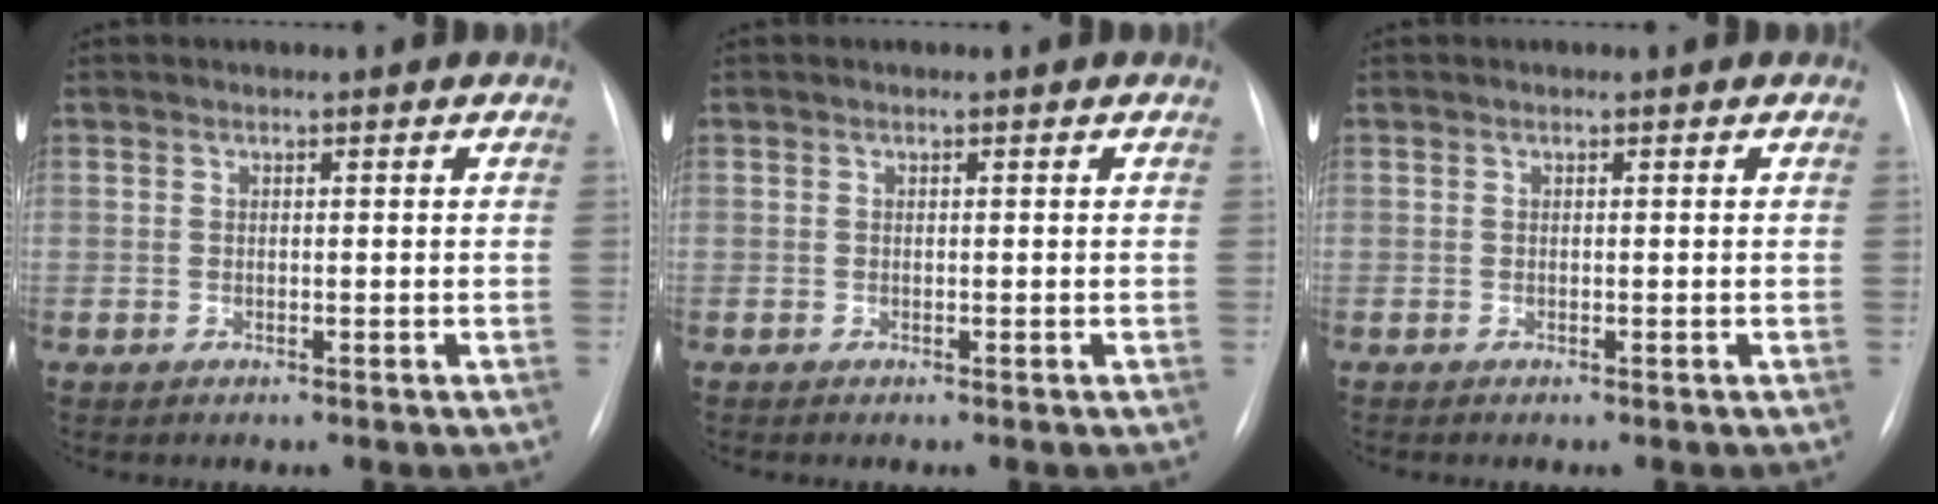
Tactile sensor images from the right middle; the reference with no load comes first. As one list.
[{"total": 0.0}, {"total": 0.0}]